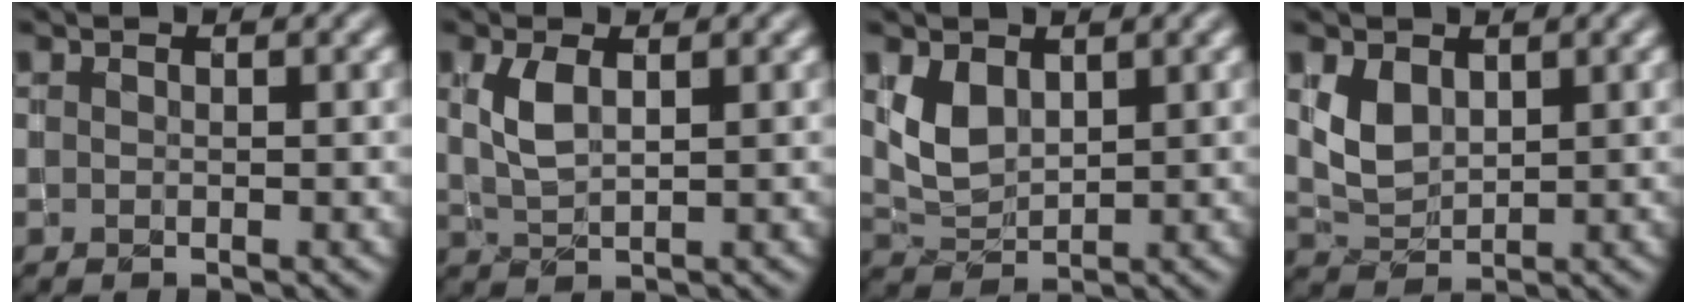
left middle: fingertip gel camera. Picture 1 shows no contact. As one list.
[{"total": 2.6, "force": [0.6, 1.2, 2.2], "torque": [-0.055, 0.002, 0.017]}, {"total": 2.7, "force": [1.1, 1.8, 1.7], "torque": [-0.041, -0.005, 0.028]}, {"total": 2.5, "force": [0.9, 1.8, 1.6], "torque": [-0.040, -0.005, 0.026]}]